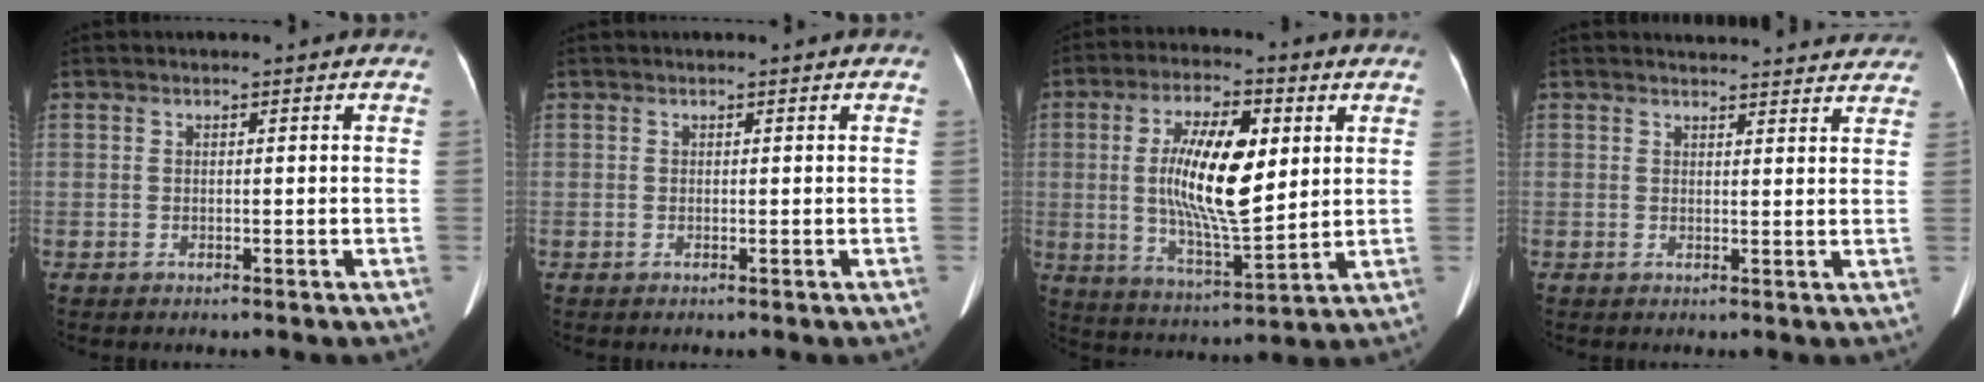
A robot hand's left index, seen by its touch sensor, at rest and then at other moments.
{"total": 0.0}
{"total": 14.0, "force": [2.3, 4.0, 13.2], "torque": [-0.248, -0.003, 0.039]}
{"total": 13.4, "force": [12.8, 3.1, 2.3], "torque": [-0.002, 0.011, 0.126]}